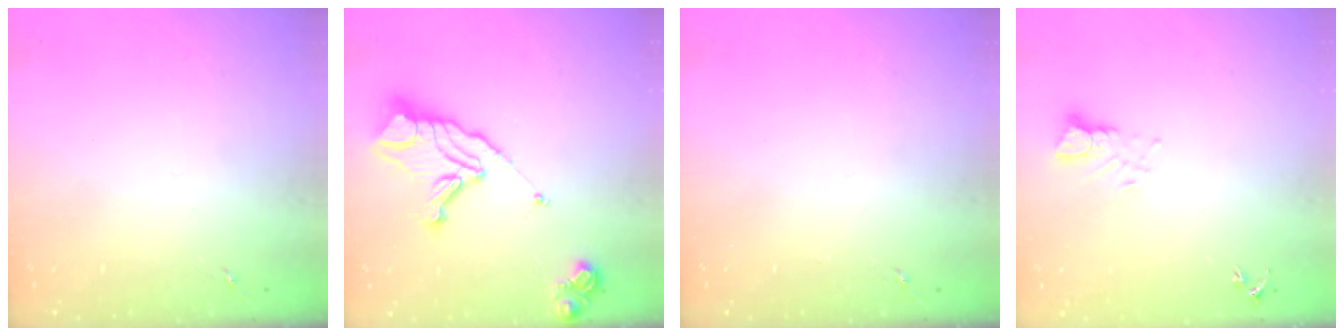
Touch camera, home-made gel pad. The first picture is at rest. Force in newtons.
{"total": 15.4, "press": 15.3, "slide": 1.7}
{"total": 0.0}
{"total": 4.7, "press": 4.7, "slide": 0.3}